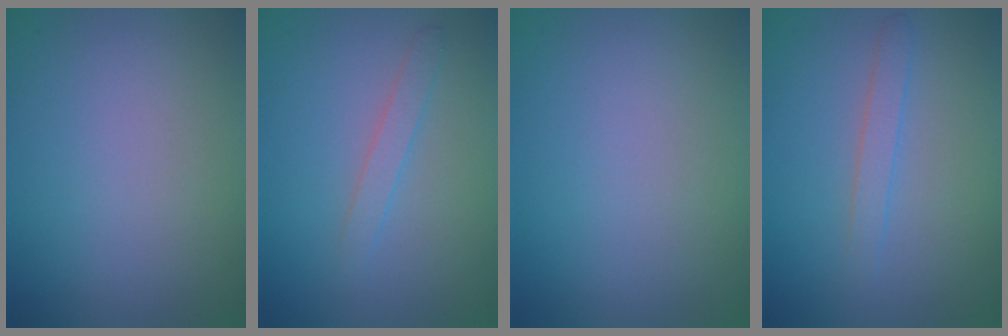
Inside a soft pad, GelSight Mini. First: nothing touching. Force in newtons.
{"total": 1.4, "press": 1.4, "slide": 0.1}
{"total": 0.0}
{"total": 1.5, "press": 1.4, "slide": 0.1}